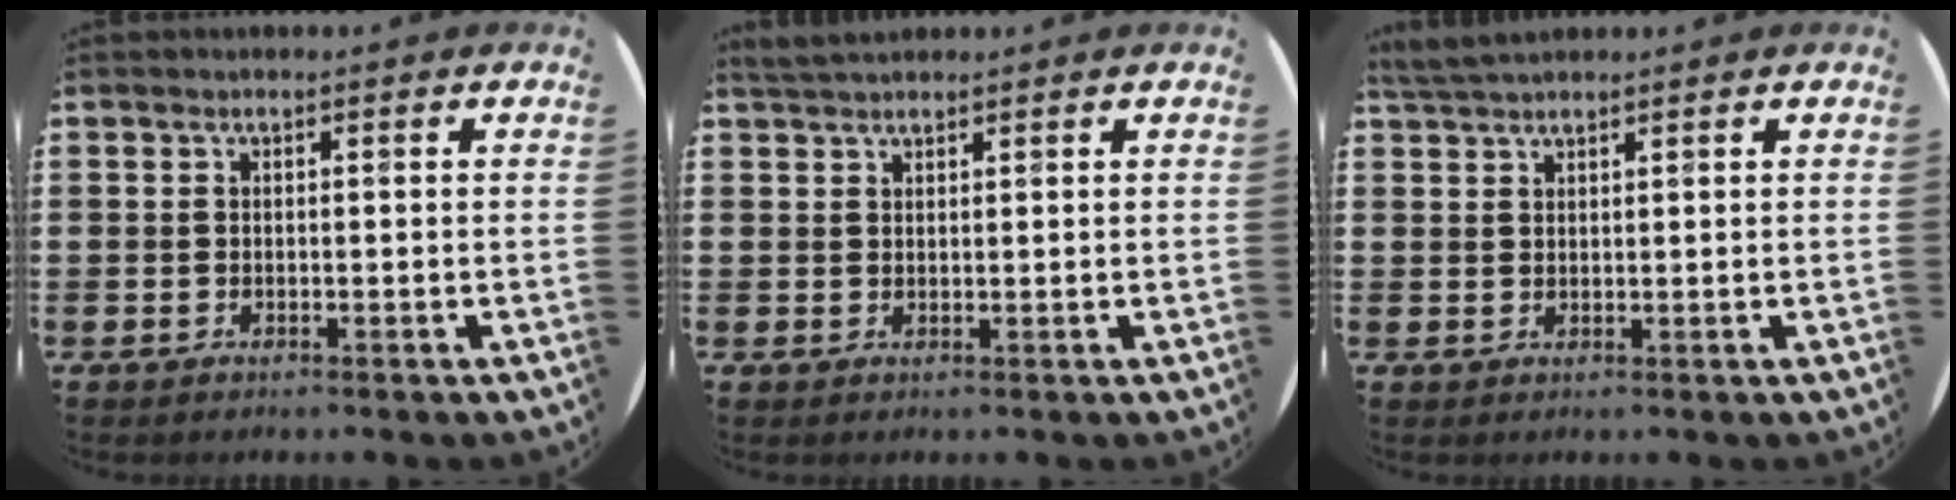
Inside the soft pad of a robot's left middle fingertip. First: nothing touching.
{"total": 1.9, "force": [1.8, 0.3, 0.5], "torque": [-0.013, 0.003, 0.035]}
{"total": 2.5, "force": [2.4, 0.3, 0.7], "torque": [-0.020, 0.002, 0.047]}